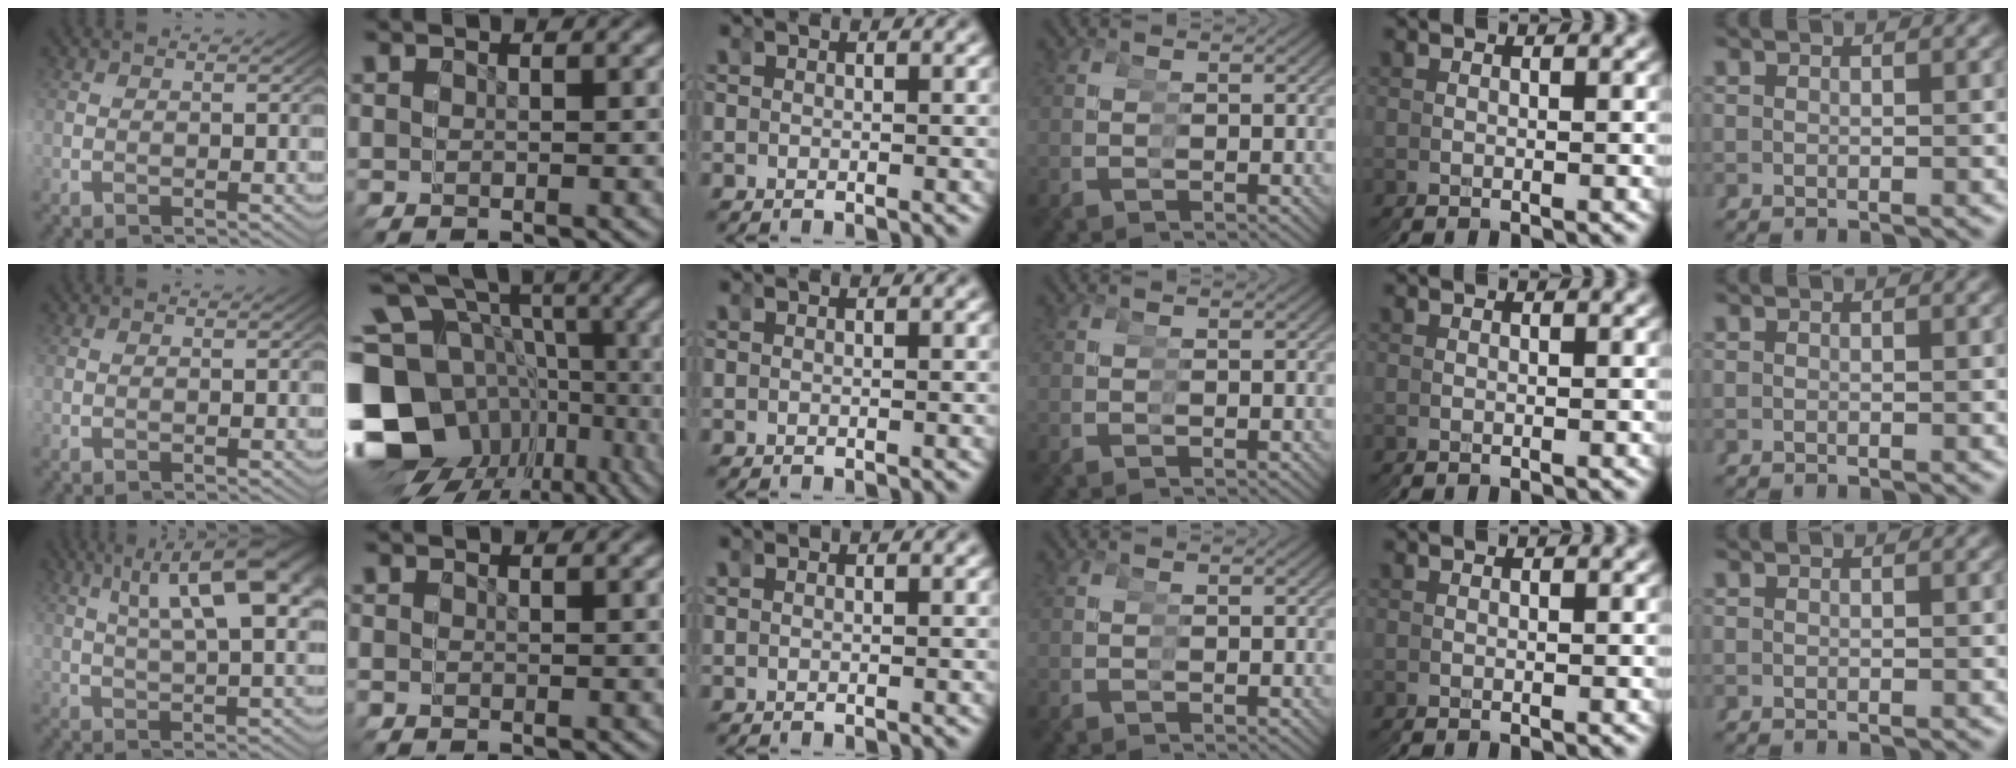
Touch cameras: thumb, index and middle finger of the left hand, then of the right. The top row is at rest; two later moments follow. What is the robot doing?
{"motion": "grasp_and_lifting", "object": "tape"}